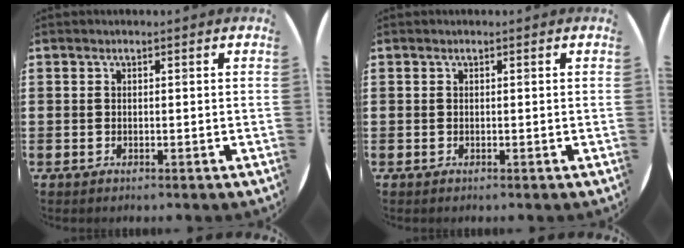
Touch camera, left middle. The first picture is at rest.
{"total": 0.0}